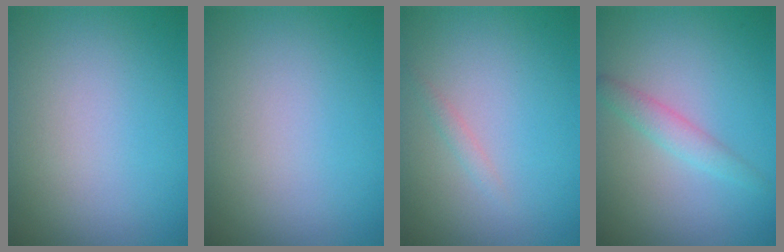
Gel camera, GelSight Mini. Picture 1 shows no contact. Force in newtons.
{"total": 0.0}
{"total": 0.7, "press": 0.7, "slide": 0.1}
{"total": 1.9, "press": 1.9, "slide": 0.2}